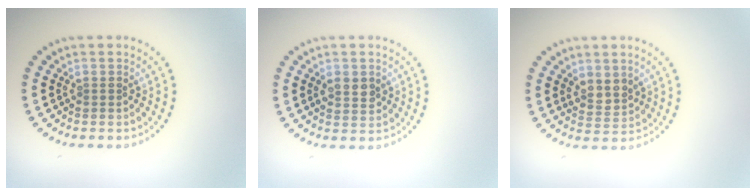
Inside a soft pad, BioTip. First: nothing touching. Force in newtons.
{"total": 2.1, "press": 2.0, "slide": 0.3}
{"total": 2.1, "press": 1.8, "slide": 1.0}